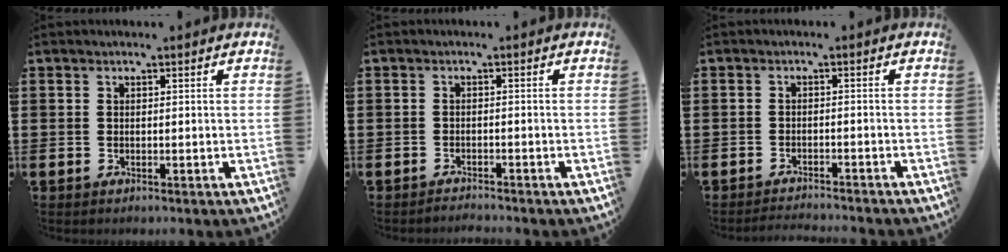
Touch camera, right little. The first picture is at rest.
{"total": 1.2, "force": [-1.2, -0.1, -0.1], "torque": [0.000, 0.002, -0.024]}
{"total": 1.6, "force": [-1.6, -0.1, 0.1], "torque": [-0.004, 0.004, -0.032]}